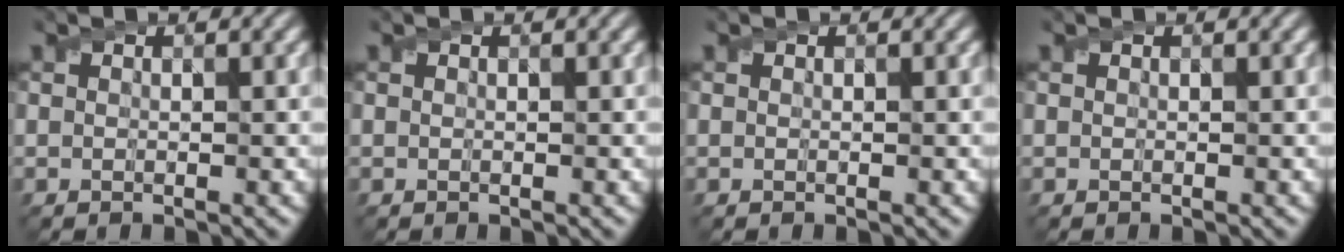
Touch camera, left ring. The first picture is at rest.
{"total": 0.0}
{"total": 0.0}
{"total": 0.0}